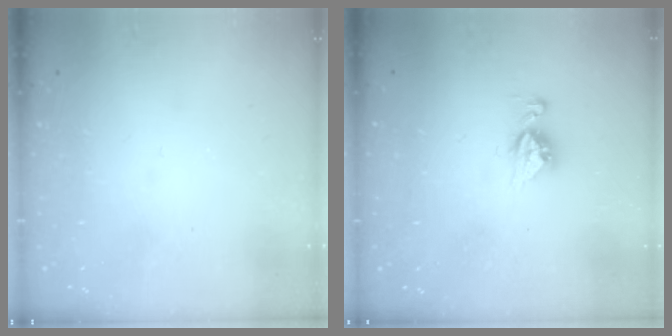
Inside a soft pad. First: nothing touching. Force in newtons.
{"total": 6.9, "press": 6.8, "slide": 0.6}